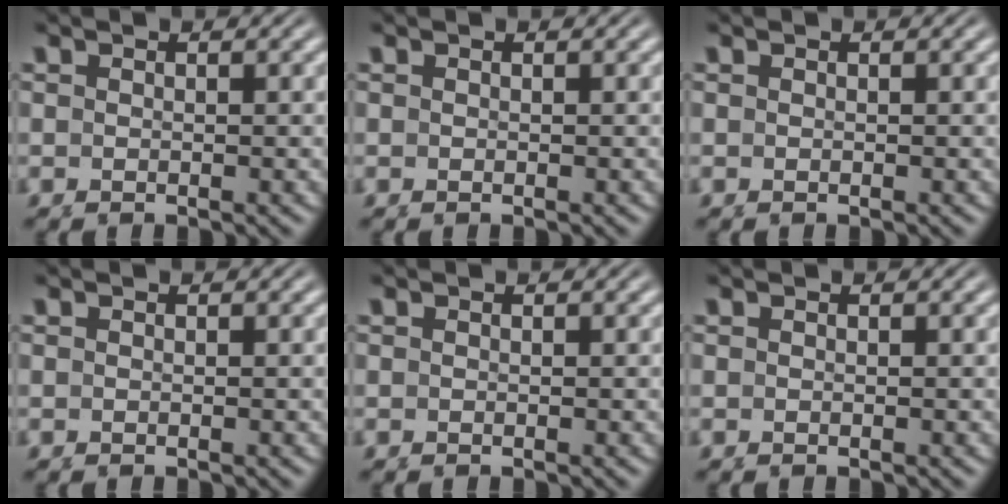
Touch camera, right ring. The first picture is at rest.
{"total": 0.0}
{"total": 0.0}
{"total": 0.0}
{"total": 0.0}
{"total": 0.0}